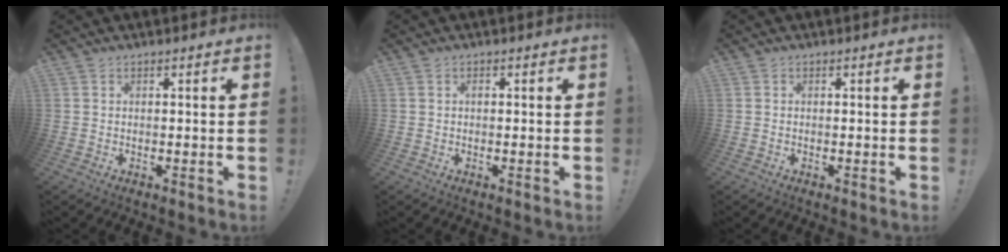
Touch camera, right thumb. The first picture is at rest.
{"total": 0.0}
{"total": 0.0}